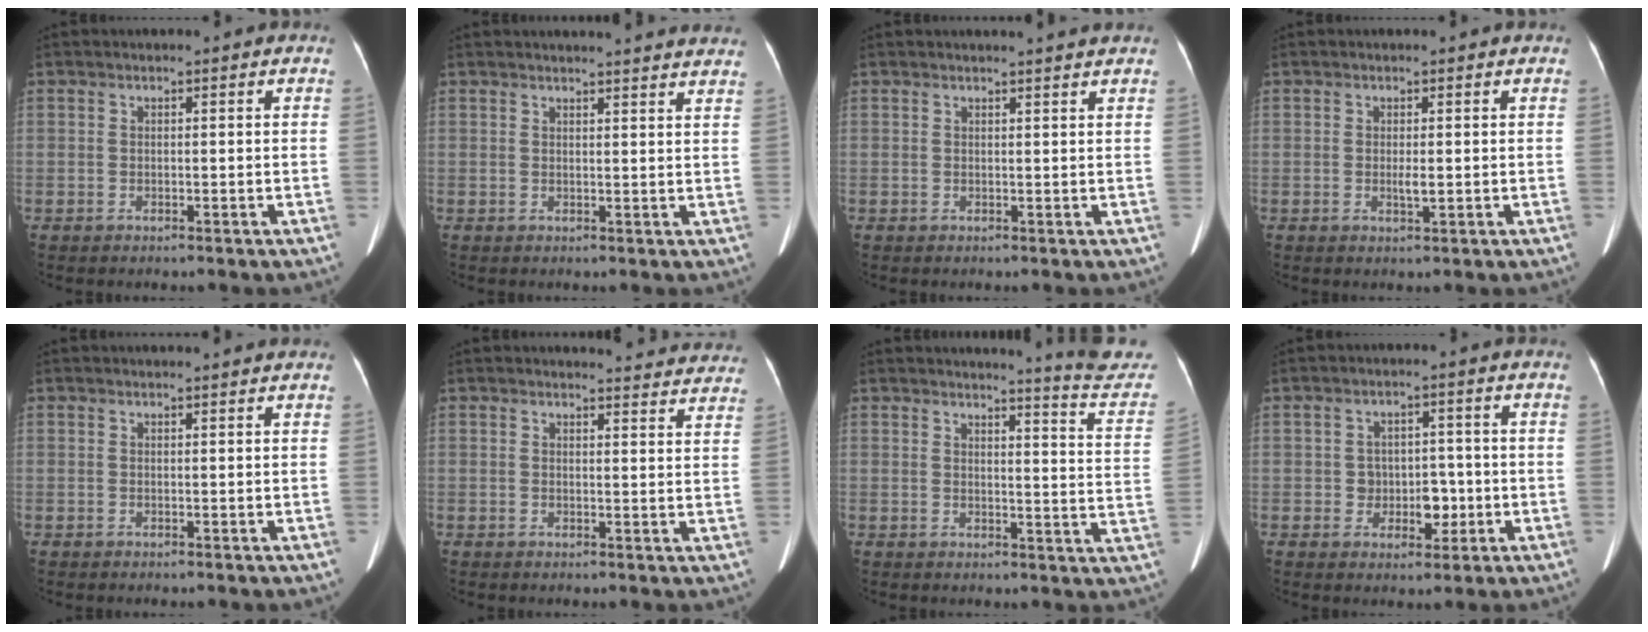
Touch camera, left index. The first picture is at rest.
{"total": 14.7, "force": [14.1, 0.7, 4.1], "torque": [-0.039, -0.020, 0.150]}
{"total": 3.1, "force": [2.9, -0.5, 1.0], "torque": [-0.016, 0.002, 0.031]}
{"total": 1.4, "force": [-0.2, 0.2, 1.3], "torque": [-0.024, -0.004, -0.001]}
{"total": 2.3, "force": [2.2, -0.1, 0.6], "torque": [-0.009, 0.013, 0.026]}
{"total": 11.3, "force": [11.0, 1.8, 1.3], "torque": [0.014, -0.039, 0.096]}
{"total": 11.7, "force": [11.5, -1.0, 1.5], "torque": [-0.011, -0.097, 0.112]}
{"total": 4.8, "force": [-1.2, 3.5, 3.0], "torque": [-0.040, 0.009, -0.010]}